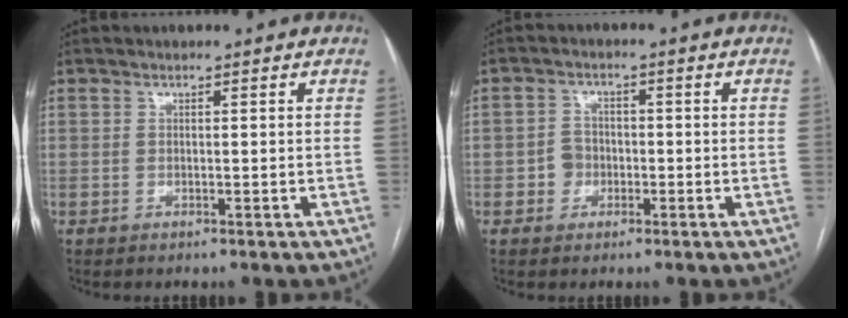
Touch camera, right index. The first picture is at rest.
{"total": 3.2, "force": [-1.0, 2.8, 1.0], "torque": [-0.013, 0.012, -0.017]}